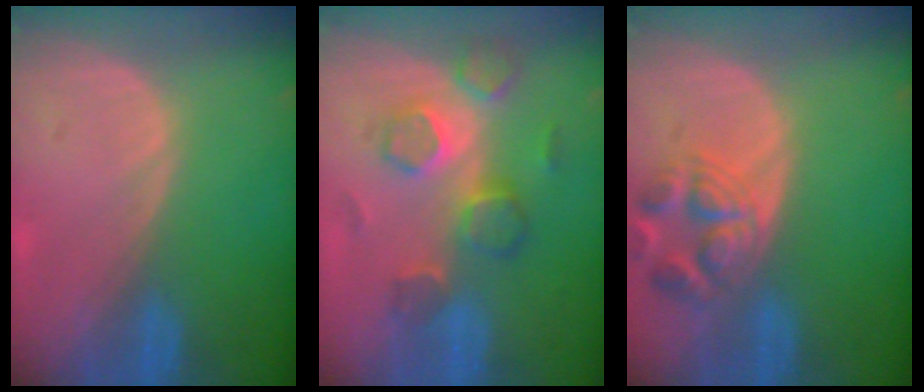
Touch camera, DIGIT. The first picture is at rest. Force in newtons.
{"total": 8.1, "press": 7.4, "slide": 3.3}
{"total": 6.5, "press": 6.2, "slide": 2.1}